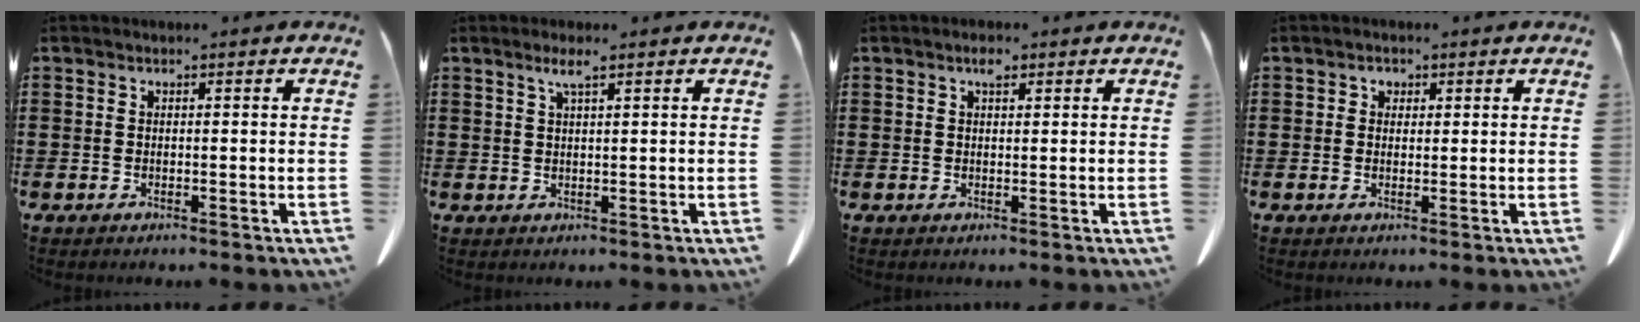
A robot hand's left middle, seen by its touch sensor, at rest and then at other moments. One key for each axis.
{"total": 2.4, "fx": 1.6, "fy": 0.2, "fz": 1.9, "tx": -0.041, "ty": 0.000, "tz": 0.028}
{"total": 2.0, "fx": 1.1, "fy": 0.9, "fz": 1.4, "tx": -0.024, "ty": 0.001, "tz": 0.018}
{"total": 1.2, "fx": 0.5, "fy": 1.0, "fz": 0.5, "tx": -0.012, "ty": 0.005, "tz": 0.010}